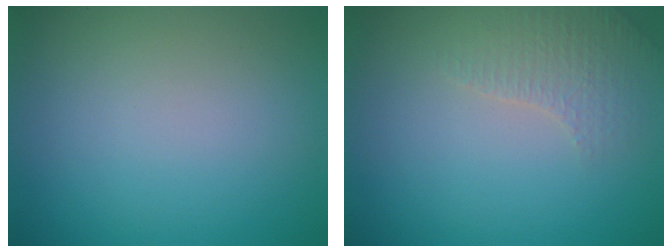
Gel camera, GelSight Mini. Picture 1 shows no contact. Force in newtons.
{"total": 2.3, "press": 2.2, "slide": 0.7}